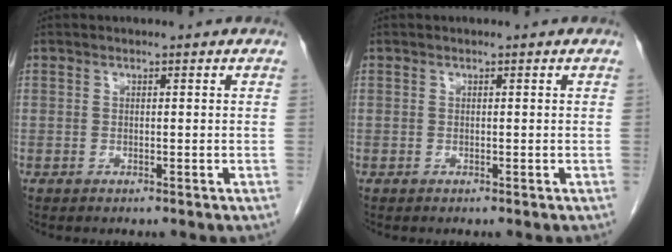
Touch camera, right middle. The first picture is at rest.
{"total": 0.0}